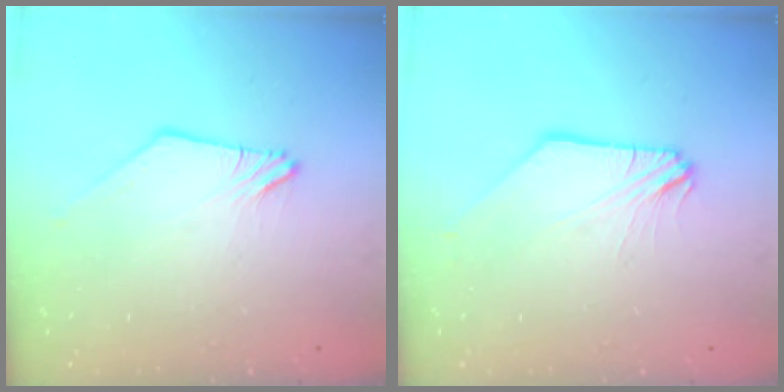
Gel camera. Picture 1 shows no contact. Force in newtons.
{"total": 0.0}